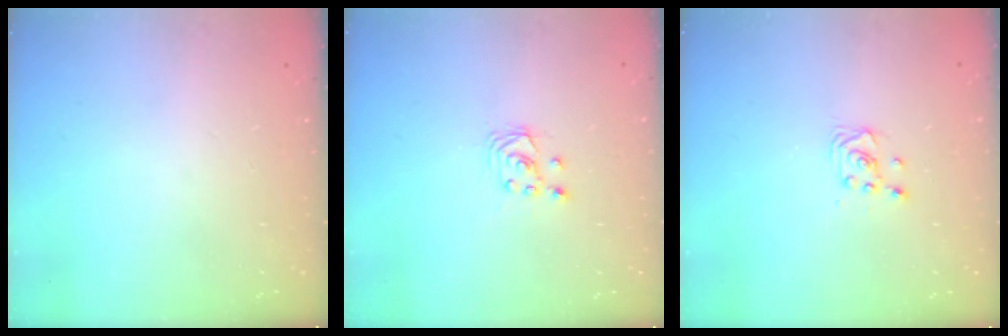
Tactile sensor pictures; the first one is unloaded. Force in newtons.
{"total": 2.9, "press": 2.8, "slide": 0.3}
{"total": 2.6, "press": 2.6, "slide": 0.2}